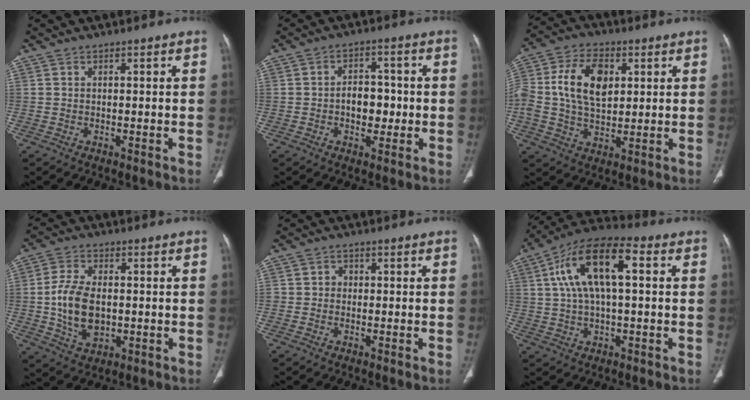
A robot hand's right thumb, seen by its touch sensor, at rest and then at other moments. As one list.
[{"total": 6.1, "force": [-0.8, 4.2, 4.3], "torque": [-0.035, 0.013, -0.015]}, {"total": 12.7, "force": [2.5, 8.0, 9.6], "torque": [-0.171, 0.009, 0.043]}, {"total": 10.5, "force": [-0.6, 6.5, 8.3], "torque": [-0.152, 0.000, -0.007]}, {"total": 1.5, "force": [-0.2, 1.4, 0.6], "torque": [0.004, 0.007, -0.007]}, {"total": 15.2, "force": [3.2, 6.4, 13.4], "torque": [-0.244, 0.033, 0.049]}]